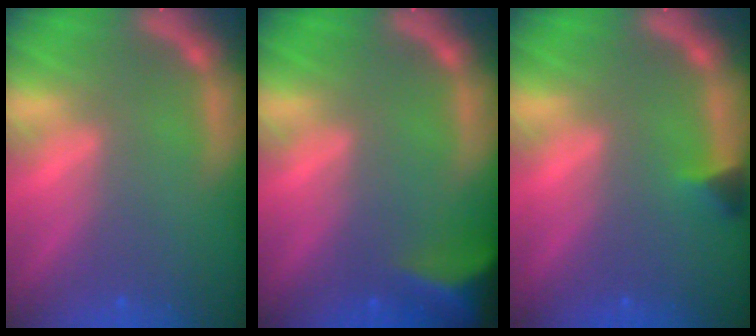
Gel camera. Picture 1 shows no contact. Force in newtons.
{"total": 7.0}
{"total": 1.4}